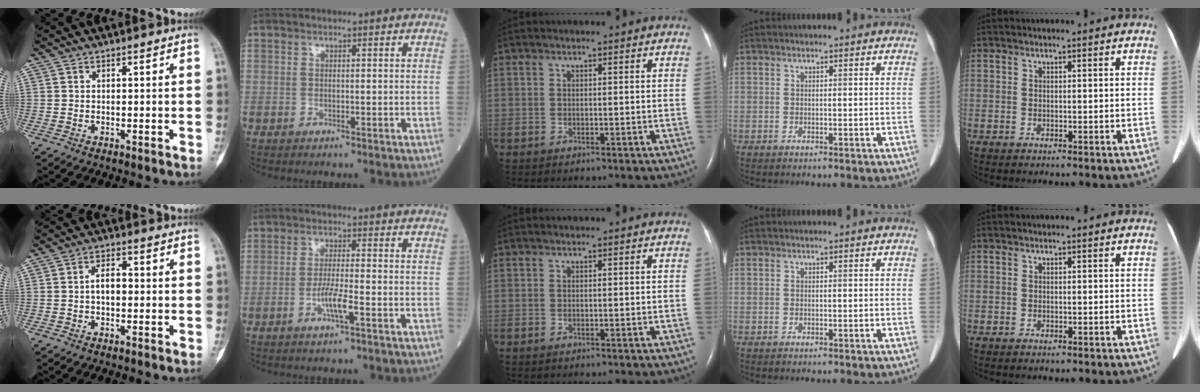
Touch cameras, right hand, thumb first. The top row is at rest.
{"thumb": {"total": 4.0, "force": [-0.1, 2.3, 3.2], "torque": [-0.049, 0.014, -0.006]}, "index": {"total": 4.2, "force": [-1.8, 0.0, 3.8], "torque": [-0.076, -0.005, -0.036]}}